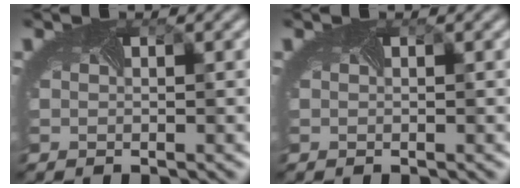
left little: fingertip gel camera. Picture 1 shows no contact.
{"total": 0.0}